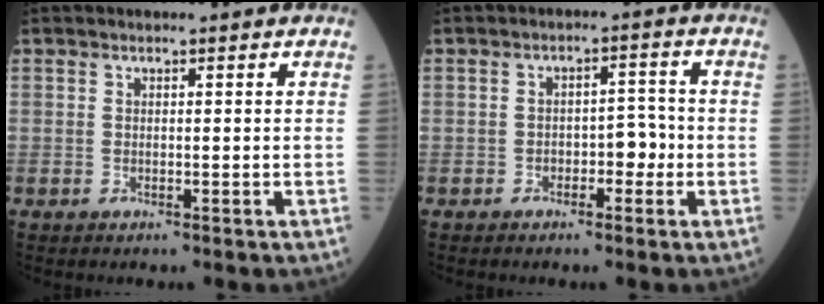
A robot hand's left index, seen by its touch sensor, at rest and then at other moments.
{"total": 3.4, "force": [-1.4, 1.7, 2.6], "torque": [-0.031, 0.011, -0.024]}